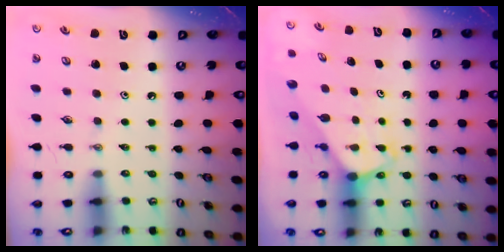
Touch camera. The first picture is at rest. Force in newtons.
{"total": 1.9, "press": 1.9, "slide": 0.1}